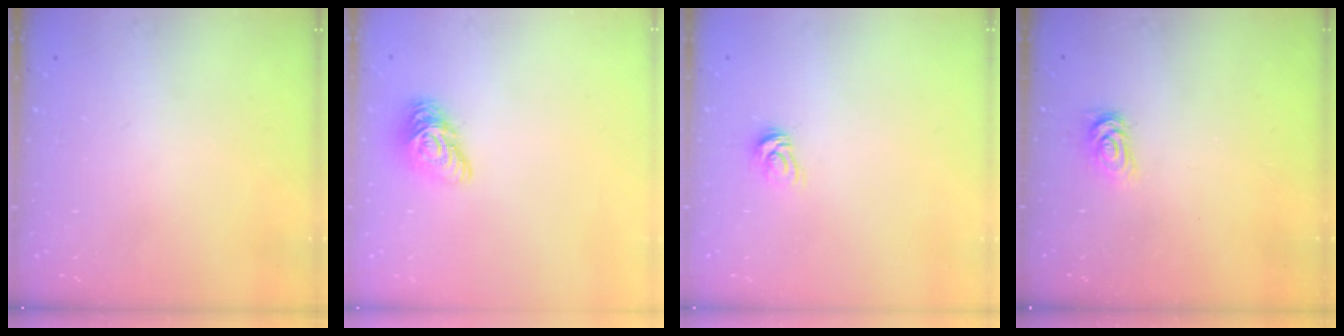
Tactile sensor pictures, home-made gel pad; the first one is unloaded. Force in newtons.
{"total": 10.2, "press": 10.2, "slide": 0.3}
{"total": 5.1, "press": 5.1, "slide": 0.4}
{"total": 2.6, "press": 2.6, "slide": 0.4}